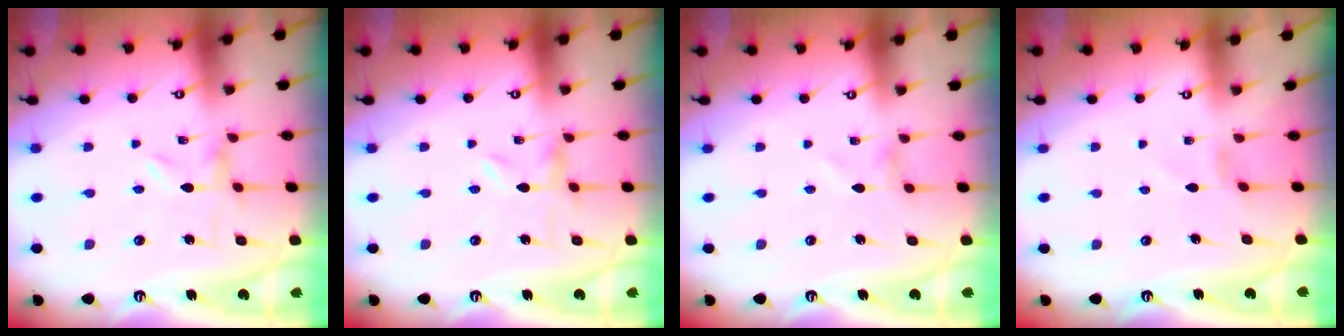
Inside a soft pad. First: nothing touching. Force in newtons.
{"total": 0.0}
{"total": 0.0}
{"total": 1.2, "press": 1.2, "slide": 0.3}